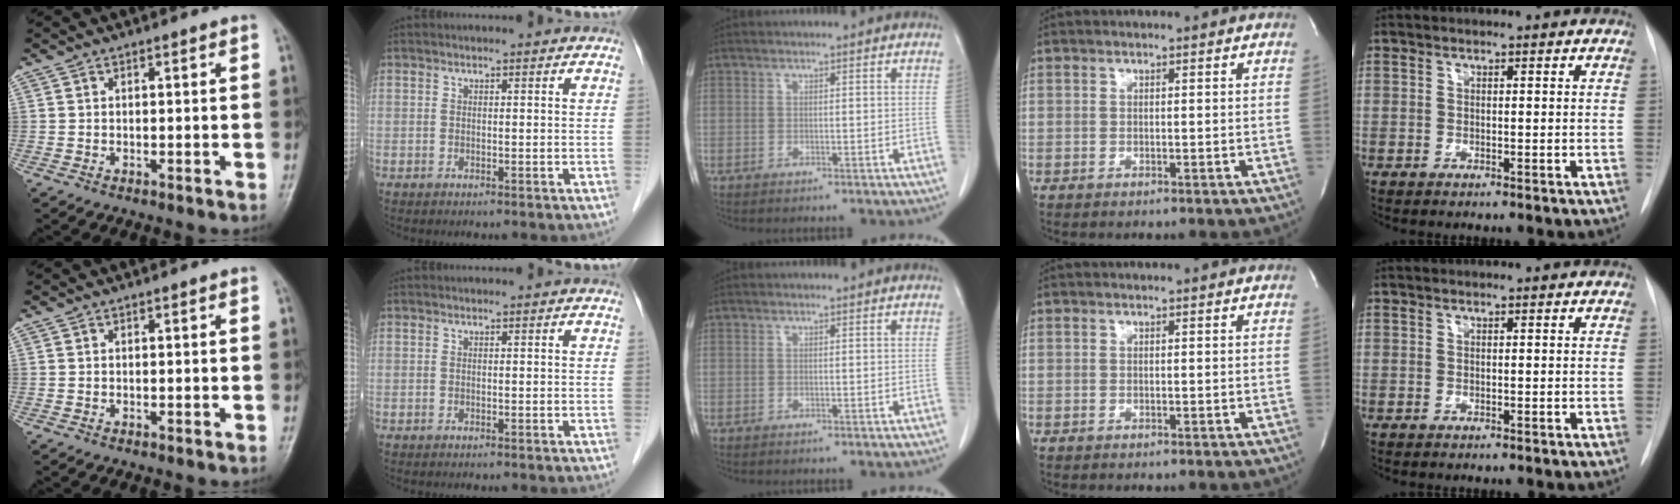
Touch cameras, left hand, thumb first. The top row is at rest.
{}